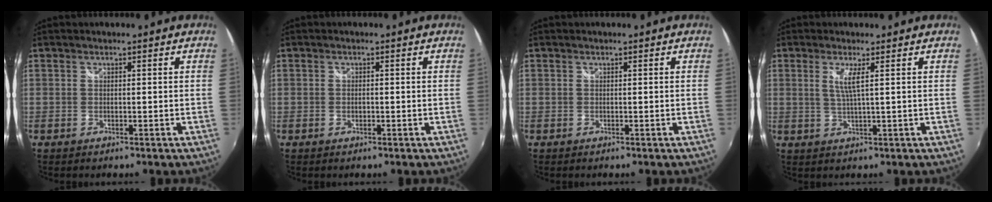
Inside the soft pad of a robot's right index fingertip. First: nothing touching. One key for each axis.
{"total": 0.6, "fx": 0.0, "fy": 0.4, "fz": 0.5, "tx": -0.009, "ty": 0.004, "tz": 0.000}
{"total": 0.0}
{"total": 3.1, "fx": 1.0, "fy": -0.3, "fz": 2.9, "tx": -0.059, "ty": -0.006, "tz": 0.019}